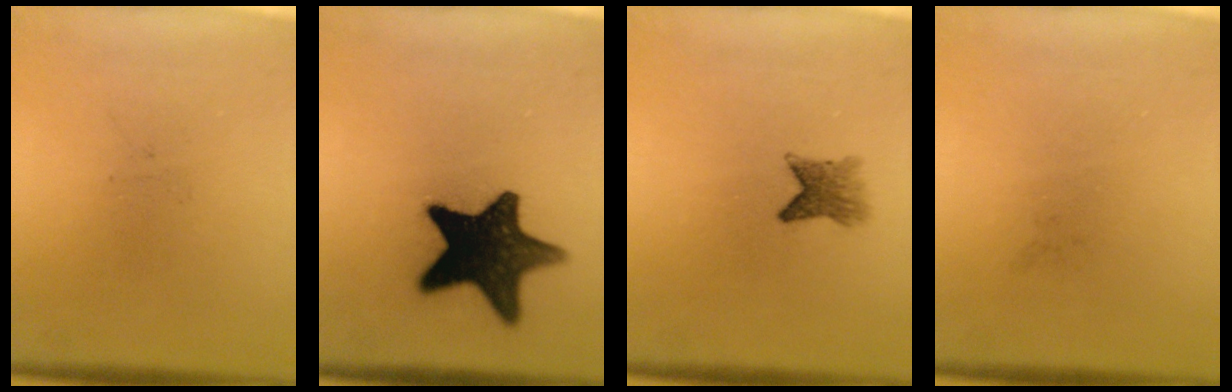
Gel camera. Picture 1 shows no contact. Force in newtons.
{"total": 16.0}
{"total": 3.0}
{"total": 0.0}